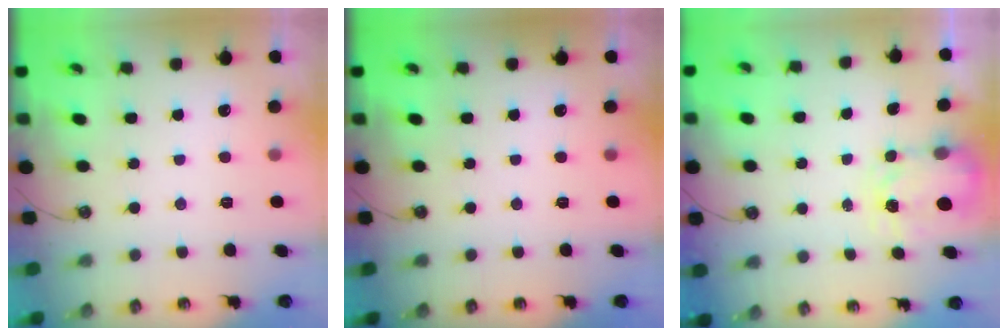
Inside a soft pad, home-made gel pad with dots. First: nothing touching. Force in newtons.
{"total": 0.0}
{"total": 4.0, "press": 3.9, "slide": 0.6}